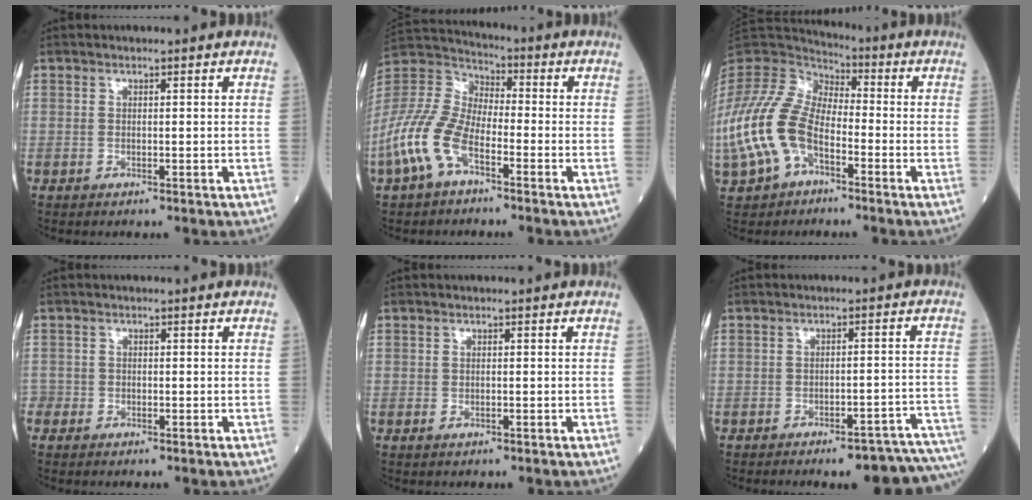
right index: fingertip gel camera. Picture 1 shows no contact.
{"total": 12.0, "force": [-5.7, 5.6, 9.0], "torque": [-0.224, 0.009, -0.117]}
{"total": 14.7, "force": [-5.0, 8.7, 10.7], "torque": [-0.254, 0.011, -0.101]}
{"total": 1.3, "force": [-0.9, 0.9, 0.1], "torque": [-0.003, 0.003, -0.020]}
{"total": 0.7, "force": [-0.3, 0.2, 0.6], "torque": [-0.014, -0.002, -0.004]}
{"total": 12.6, "force": [-11.6, 0.9, 4.8], "torque": [-0.001, 0.024, -0.132]}